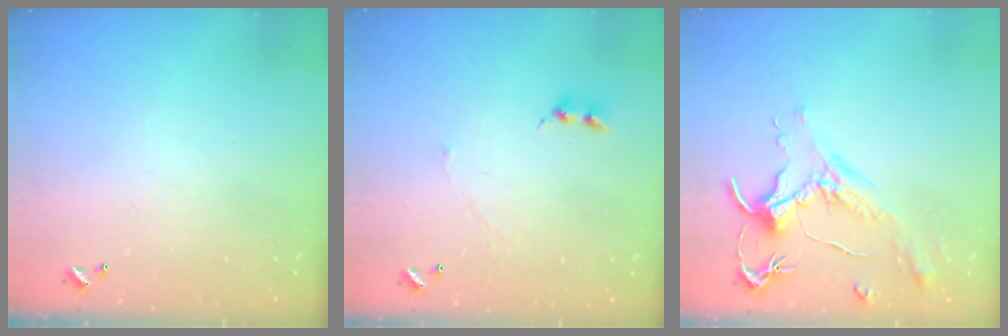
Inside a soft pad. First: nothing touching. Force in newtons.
{"total": 1.1, "press": 0.9, "slide": 0.6}
{"total": 1.6, "press": 1.5, "slide": 0.7}